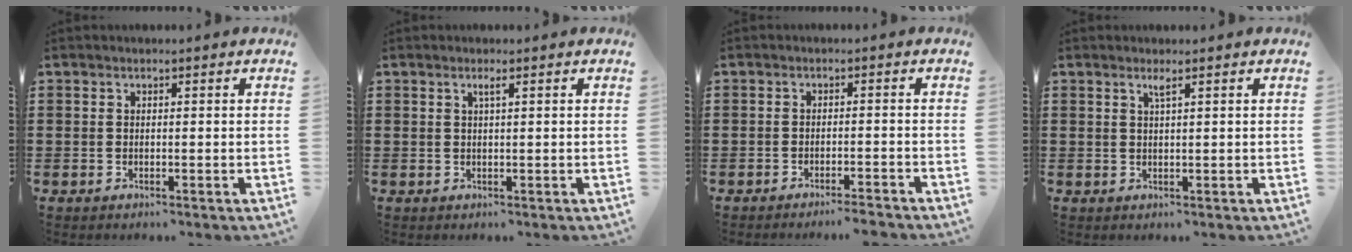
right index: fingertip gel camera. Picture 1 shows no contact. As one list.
[{"total": 1.0, "force": [0.4, 0.0, 0.9], "torque": [-0.017, 0.001, 0.007]}, {"total": 2.3, "force": [-2.2, -0.4, 0.8], "torque": [-0.016, -0.003, -0.042]}, {"total": 1.2, "force": [0.7, -0.1, 1.0], "torque": [-0.019, -0.002, 0.012]}]